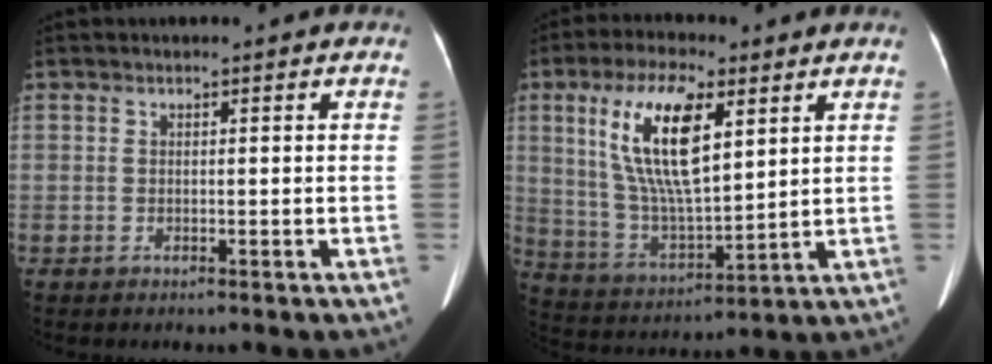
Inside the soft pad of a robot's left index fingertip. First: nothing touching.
{"total": 14.6, "force": [5.5, 4.3, 12.8], "torque": [-0.260, 0.007, 0.105]}